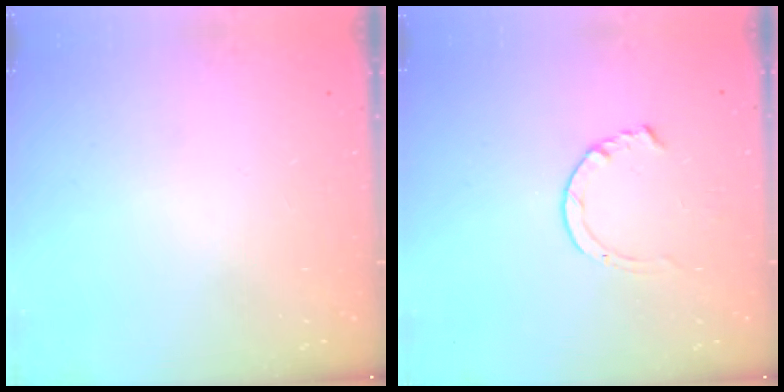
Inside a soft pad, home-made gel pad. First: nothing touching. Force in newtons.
{"total": 3.5, "press": 3.5, "slide": 0.4}